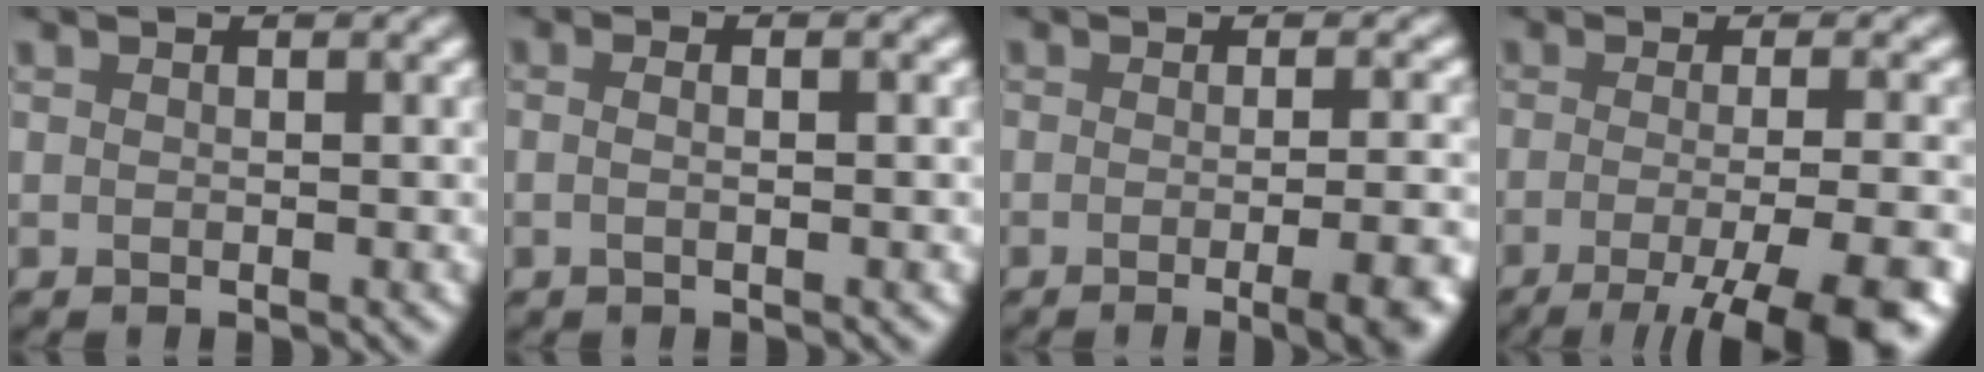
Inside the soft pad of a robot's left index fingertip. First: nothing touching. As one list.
[{"total": 3.3, "force": [0.8, 1.6, 2.7], "torque": [-0.015, 0.013, -0.021]}, {"total": 6.8, "force": [-2.9, 2.3, 5.8], "torque": [-0.046, 0.005, -0.032]}, {"total": 10.5, "force": [-5.3, 2.9, 8.6], "torque": [-0.101, -0.006, -0.073]}]